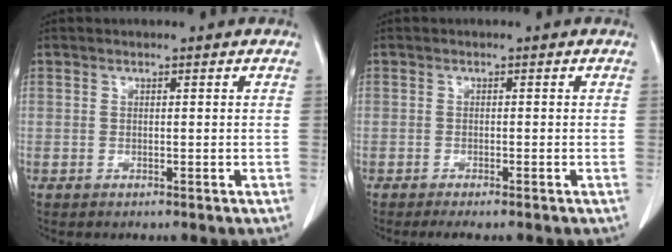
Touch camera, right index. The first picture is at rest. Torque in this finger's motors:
{"motor_torque": [0.26, -0.26, 0.13, 0.02]}